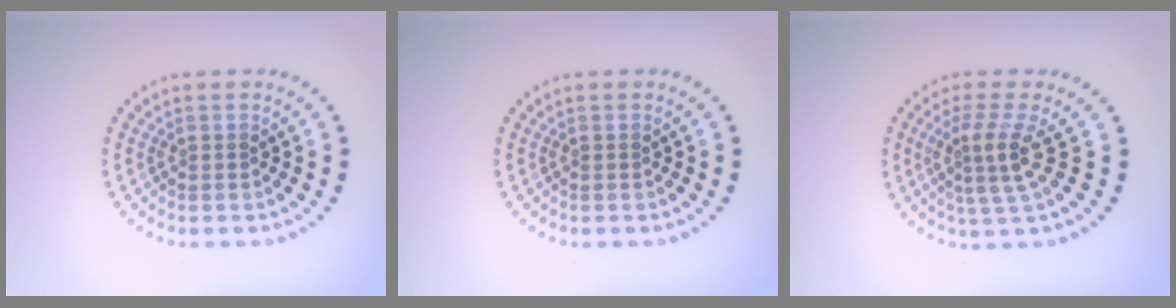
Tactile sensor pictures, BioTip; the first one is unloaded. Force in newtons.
{"total": 0.0}
{"total": 3.3, "press": 2.4, "slide": 2.3}